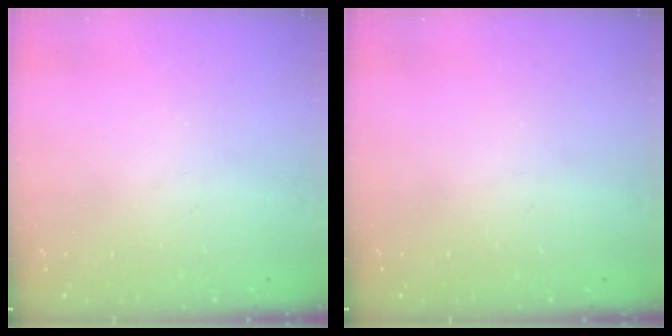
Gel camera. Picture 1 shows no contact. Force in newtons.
{"total": 0.0}